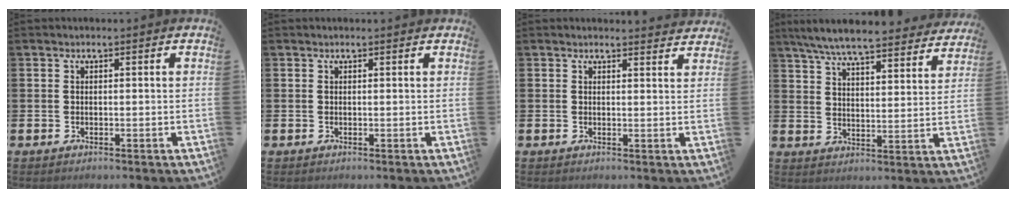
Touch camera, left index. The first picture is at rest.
{"total": 0.0}
{"total": 1.9, "force": [1.9, 0.2, -0.1], "torque": [0.010, -0.013, 0.031]}
{"total": 7.4, "force": [6.9, 0.8, 2.5], "torque": [-0.070, -0.044, 0.121]}